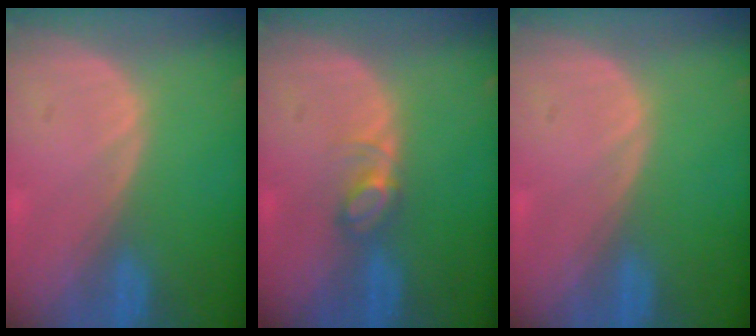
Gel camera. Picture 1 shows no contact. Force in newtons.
{"total": 2.8, "press": 2.8, "slide": 0.4}
{"total": 0.0}